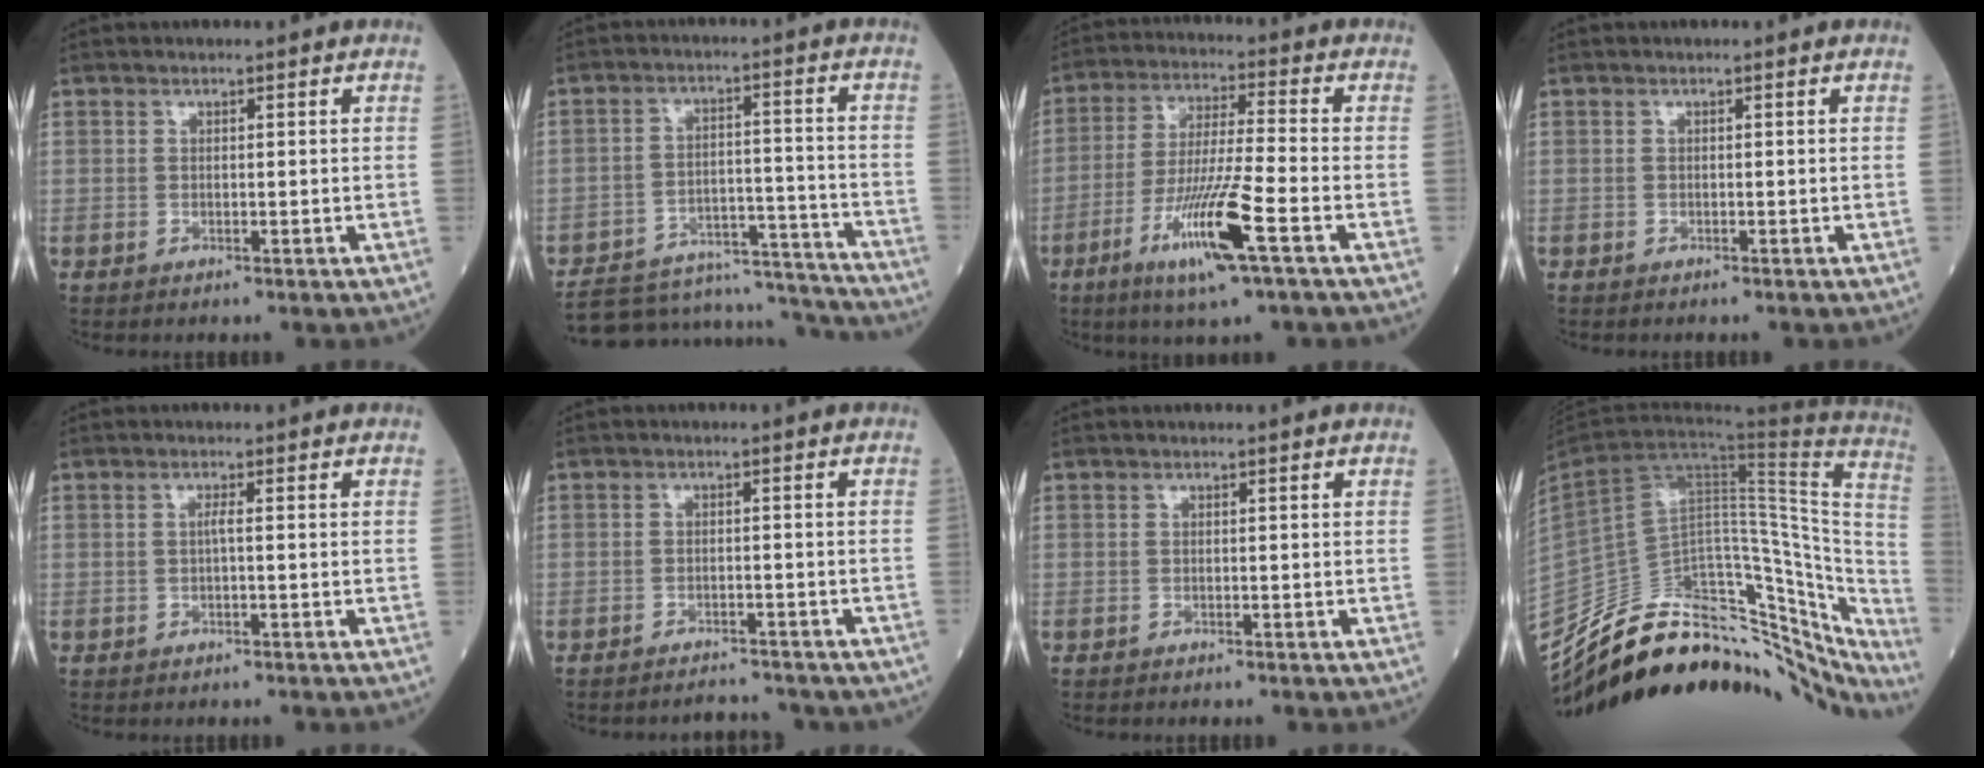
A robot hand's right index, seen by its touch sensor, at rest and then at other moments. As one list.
[{"total": 19.7, "force": [-18.9, 3.6, 4.3], "torque": [-0.081, 0.028, -0.272]}, {"total": 13.4, "force": [-6.2, 0.3, 11.9], "torque": [-0.239, -0.024, -0.112]}, {"total": 0.7, "force": [-0.4, 0.4, 0.3], "torque": [-0.016, 0.000, -0.007]}, {"total": 1.3, "force": [-0.1, 0.3, 1.2], "torque": [-0.032, 0.000, -0.002]}, {"total": 7.1, "force": [-6.6, 2.2, 1.6], "torque": [-0.025, 0.006, -0.081]}, {"total": 1.0, "force": [-0.7, 0.5, 0.5], "torque": [-0.017, -0.002, -0.009]}, {"total": 42.3, "force": [-35.0, 12.8, 20.1], "torque": [-0.260, -0.019, -0.480]}]